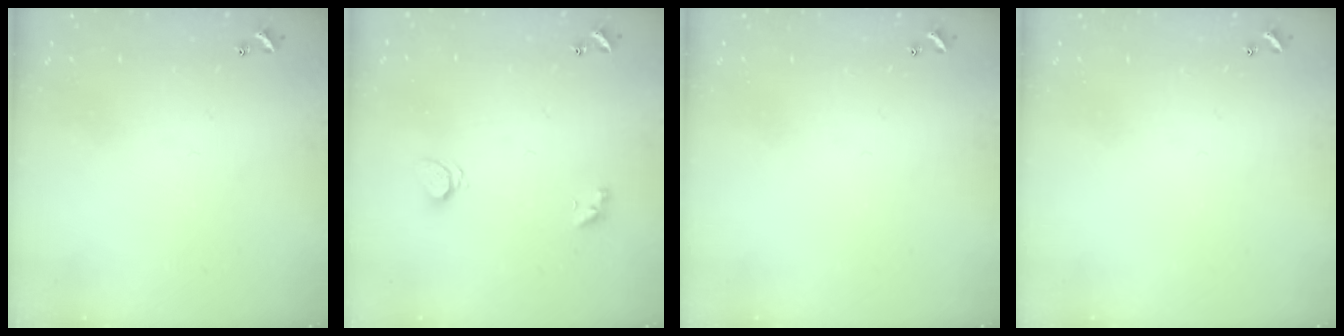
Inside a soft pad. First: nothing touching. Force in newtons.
{"total": 1.6, "press": 1.6, "slide": 0.3}
{"total": 0.0}
{"total": 0.0}